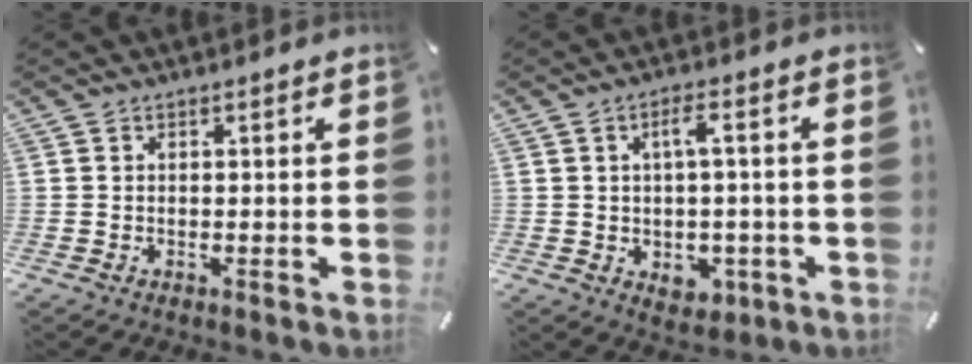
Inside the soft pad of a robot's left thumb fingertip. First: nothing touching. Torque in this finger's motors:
{"motor_torque": [-0.25, 1.23, 0.24, 0.01, 0.16]}